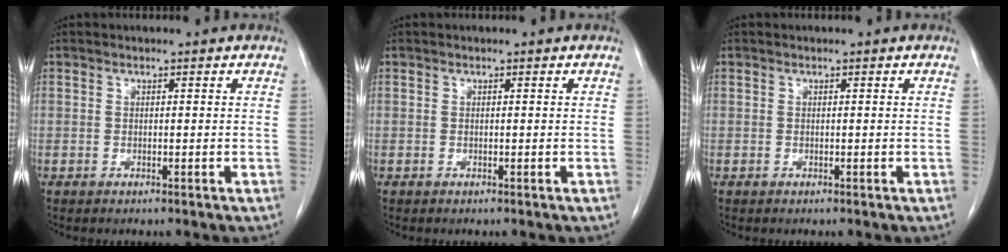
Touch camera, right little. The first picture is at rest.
{"total": 0.0}
{"total": 0.0}